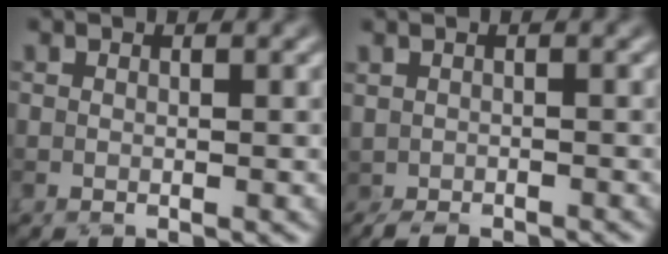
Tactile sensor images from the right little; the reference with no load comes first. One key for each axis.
{"total": 1.9, "fx": -1.9, "fy": 0.3, "fz": 0.3, "tx": 0.000, "ty": -0.005, "tz": -0.028}